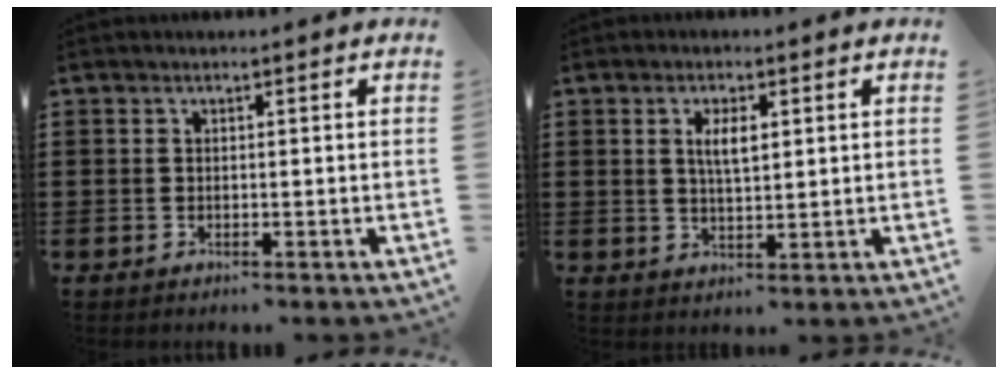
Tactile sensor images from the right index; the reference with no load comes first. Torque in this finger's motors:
{"motor_torque": [0.20, 0.20, 0.13, 0.03]}